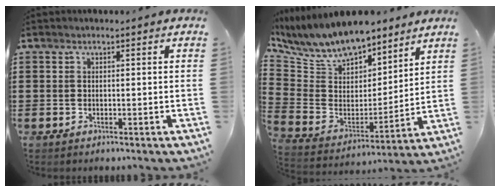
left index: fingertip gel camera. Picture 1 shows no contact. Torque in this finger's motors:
{"motor_torque": [1.11, -1.03, 0.20, 0.05]}